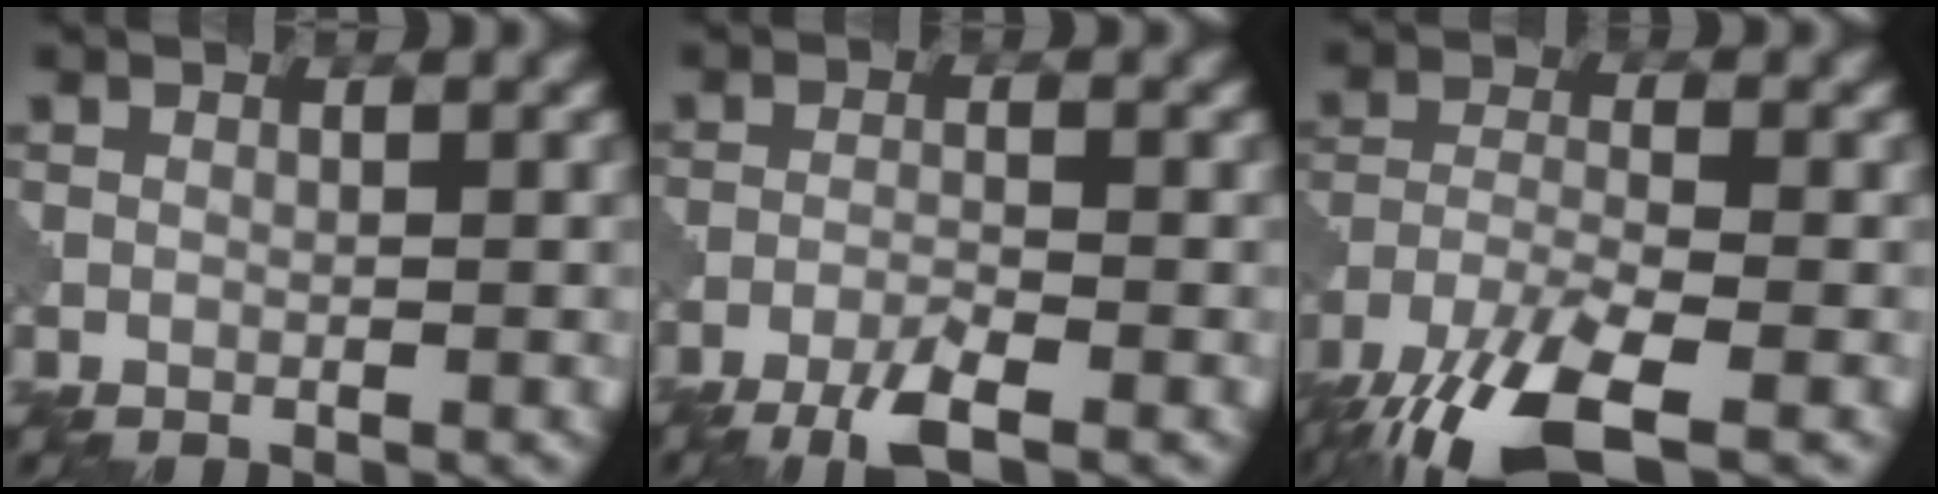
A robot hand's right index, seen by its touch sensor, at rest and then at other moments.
{"total": 3.5, "force": [-2.5, 0.5, 2.4], "torque": [-0.052, -0.001, -0.055]}
{"total": 9.4, "force": [-6.8, 2.6, 5.9], "torque": [-0.122, -0.016, -0.136]}